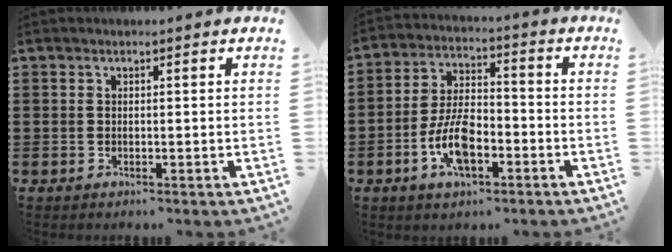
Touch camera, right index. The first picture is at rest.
{"total": 8.5, "force": [-3.4, 4.1, 6.6], "torque": [-0.149, 0.002, -0.067]}